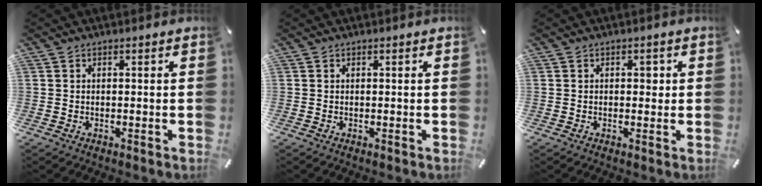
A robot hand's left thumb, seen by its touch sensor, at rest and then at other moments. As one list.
[{"total": 0.0}, {"total": 1.9, "force": [0.3, 1.4, 1.4], "torque": [-0.004, -0.002, -0.004]}]